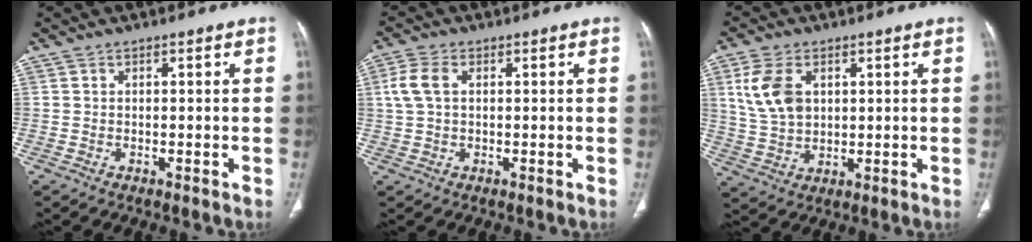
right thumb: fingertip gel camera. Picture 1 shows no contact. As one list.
[{"total": 4.8, "force": [1.1, 2.9, 3.6], "torque": [-0.095, 0.012, 0.021]}, {"total": 9.8, "force": [3.1, 6.4, 6.8], "torque": [-0.132, -0.005, 0.068]}]